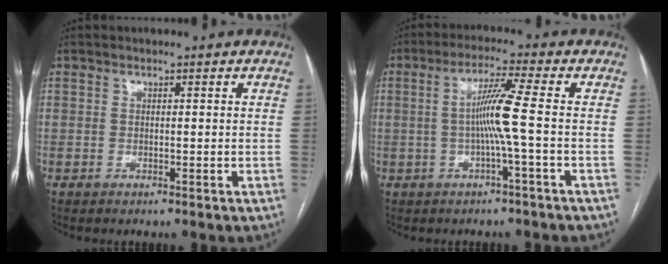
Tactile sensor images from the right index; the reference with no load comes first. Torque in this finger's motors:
{"motor_torque": [0.59, -0.25, 0.26, 0.07]}